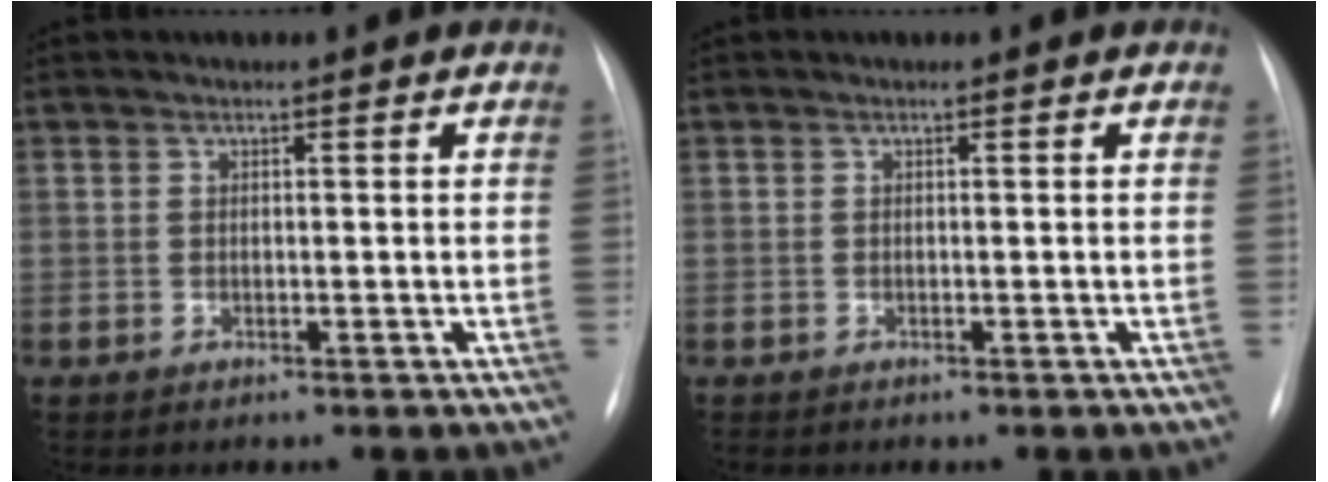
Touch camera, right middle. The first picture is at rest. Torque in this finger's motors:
{"motor_torque": [0.45, -0.46, 0.00, 0.02]}